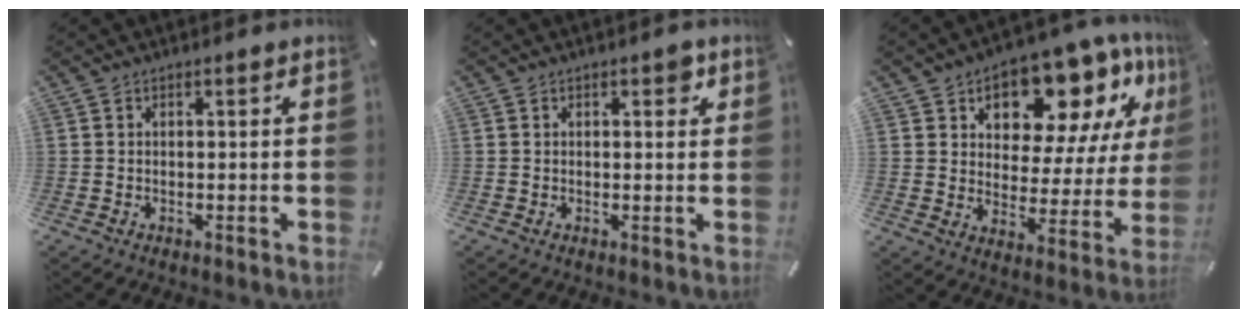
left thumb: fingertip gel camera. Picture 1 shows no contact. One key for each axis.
{"total": 2.0, "fx": 0.8, "fy": 1.1, "fz": 1.4, "tx": -0.007, "ty": -0.004, "tz": 0.008}
{"total": 14.4, "fx": 10.5, "fy": 7.5, "fz": 6.4, "tx": -0.098, "ty": -0.086, "tz": 0.178}